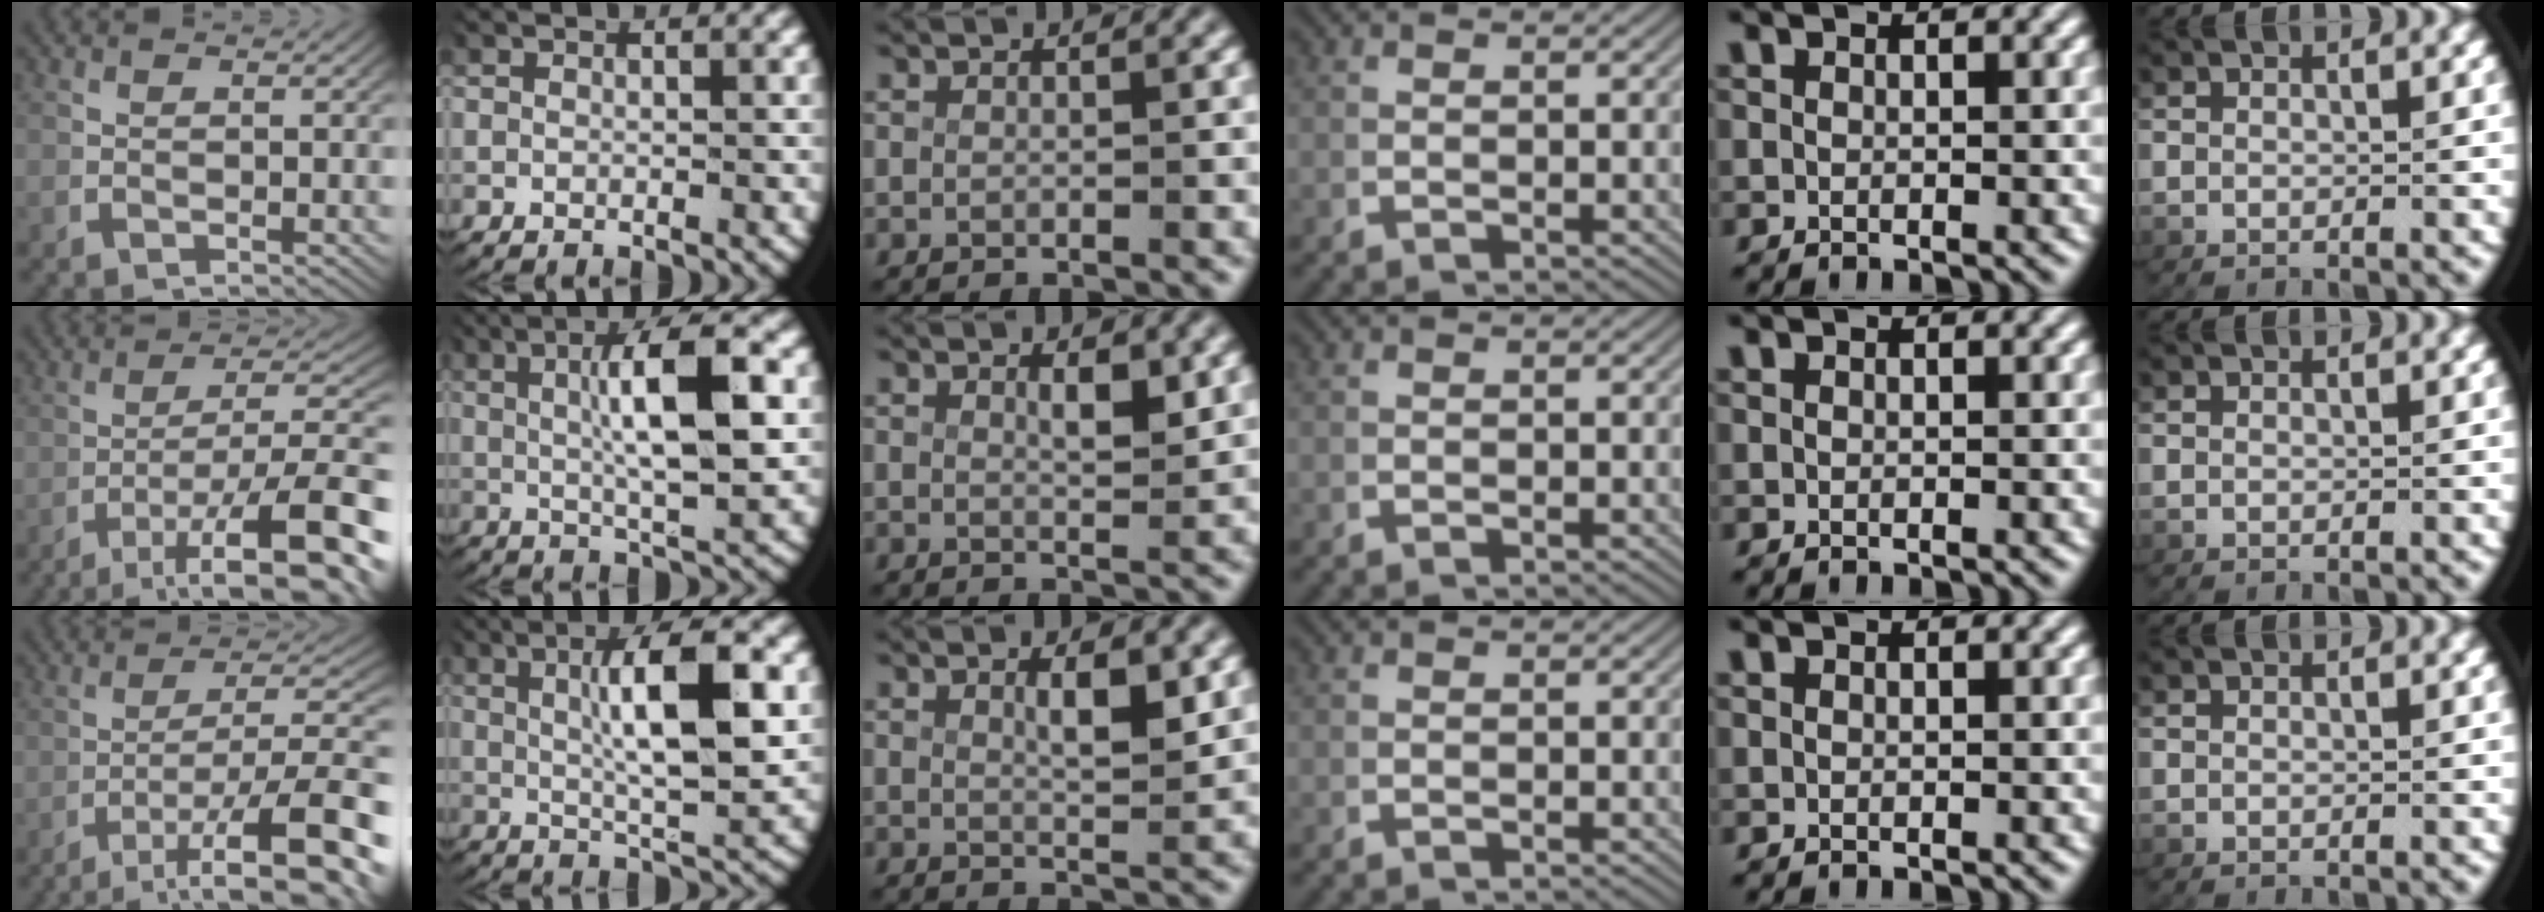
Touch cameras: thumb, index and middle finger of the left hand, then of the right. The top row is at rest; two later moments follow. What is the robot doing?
{"motion": "lift_and_place", "object": "plastic wrap"}